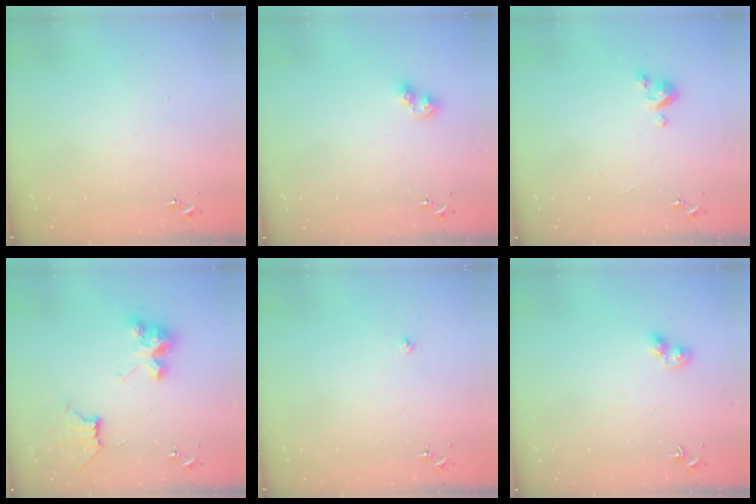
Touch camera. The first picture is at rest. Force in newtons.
{"total": 7.2, "press": 7.2, "slide": 0.9}
{"total": 4.6, "press": 4.6, "slide": 0.3}
{"total": 9.0, "press": 9.0, "slide": 0.6}
{"total": 2.1, "press": 2.1, "slide": 0.3}
{"total": 5.2, "press": 5.2, "slide": 0.2}